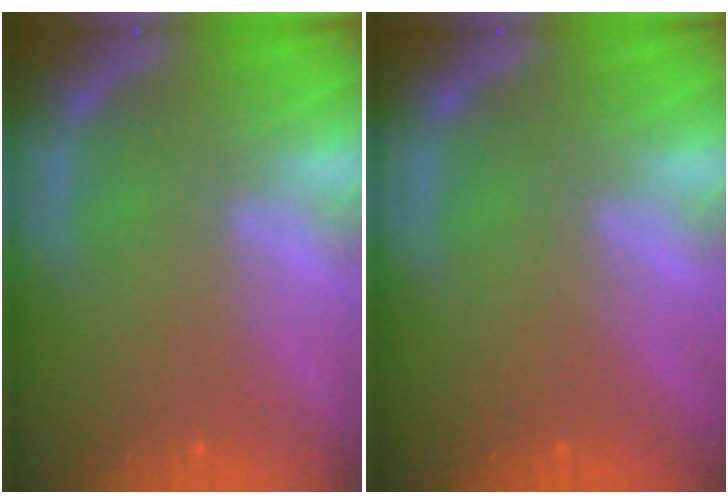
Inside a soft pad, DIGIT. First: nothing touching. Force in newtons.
{"total": 0.0}